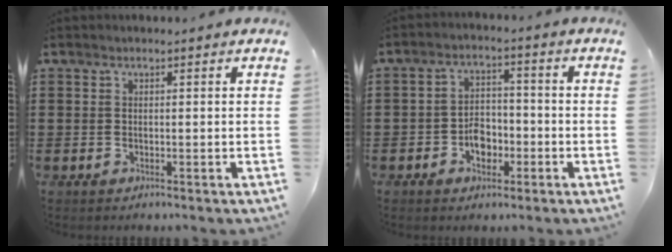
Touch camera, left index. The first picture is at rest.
{"total": 4.5, "force": [-1.8, 3.0, 2.8], "torque": [-0.045, 0.005, -0.036]}